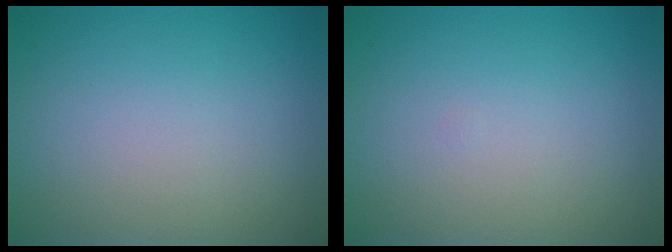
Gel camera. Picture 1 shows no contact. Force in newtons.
{"total": 0.0}